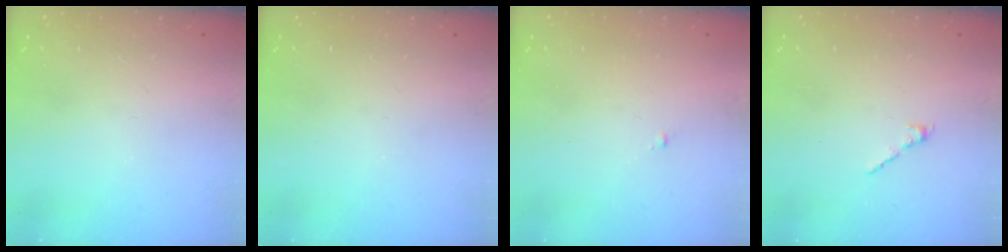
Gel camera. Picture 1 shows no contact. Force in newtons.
{"total": 0.0}
{"total": 0.6, "press": 0.6, "slide": 0.2}
{"total": 2.1, "press": 2.0, "slide": 0.7}